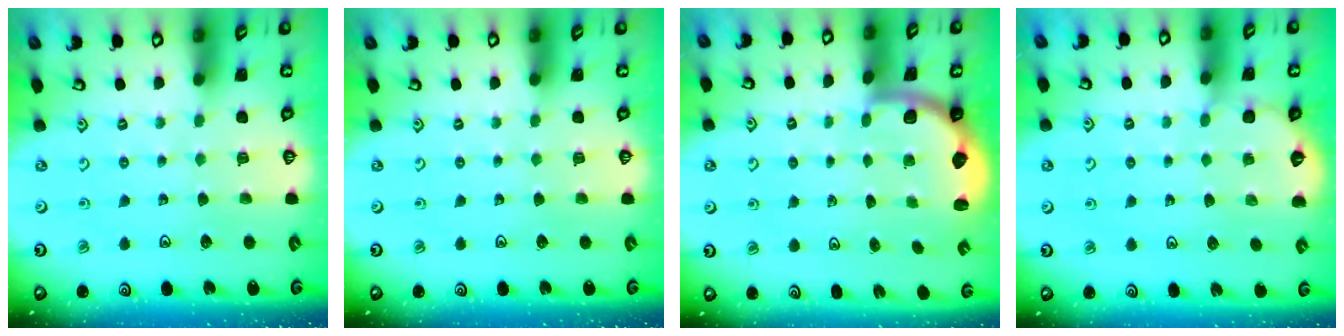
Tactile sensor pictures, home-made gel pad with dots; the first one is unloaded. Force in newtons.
{"total": 0.0}
{"total": 2.2, "press": 2.0, "slide": 1.1}
{"total": 3.3, "press": 3.2, "slide": 0.3}